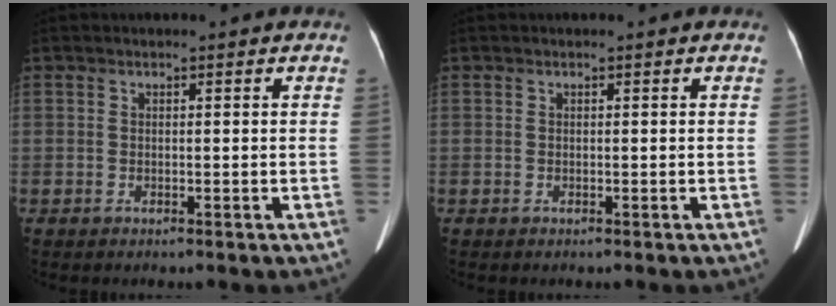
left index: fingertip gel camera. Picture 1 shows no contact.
{"total": 0.0}